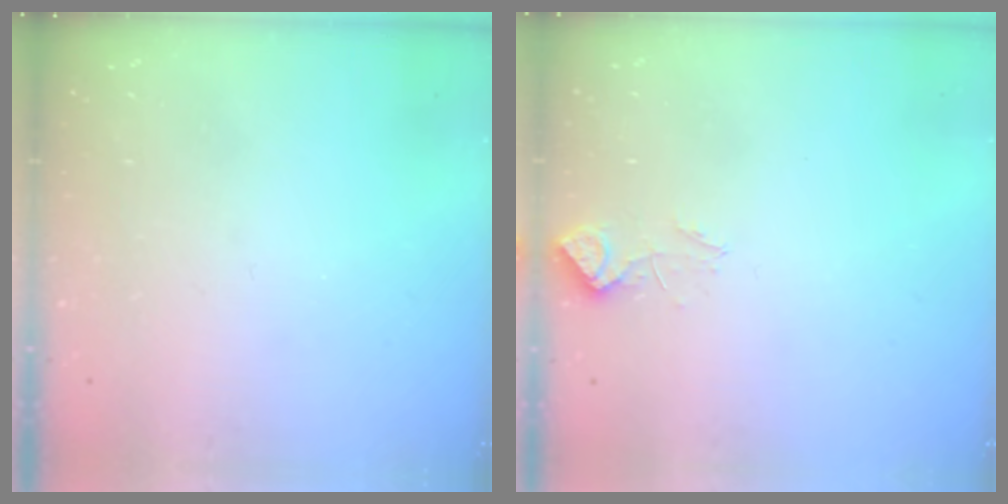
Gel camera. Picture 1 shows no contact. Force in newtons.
{"total": 3.2, "press": 3.2, "slide": 0.5}